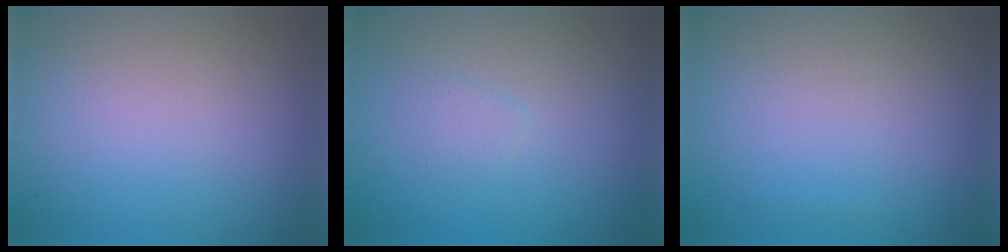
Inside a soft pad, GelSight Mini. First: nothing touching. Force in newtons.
{"total": 1.0, "press": 1.0, "slide": 0.1}
{"total": 0.0}